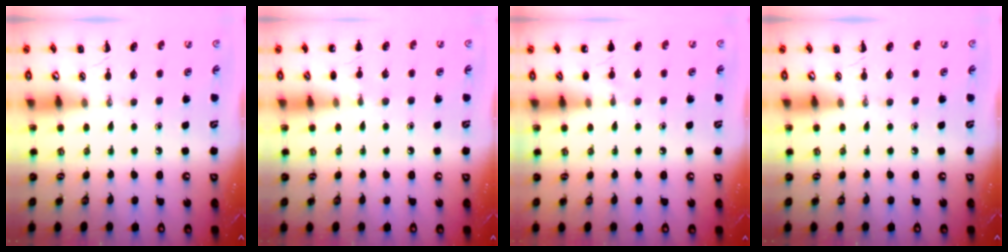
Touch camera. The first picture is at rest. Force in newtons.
{"total": 5.2, "press": 4.9, "slide": 1.5}
{"total": 5.7, "press": 5.4, "slide": 1.8}
{"total": 0.0}